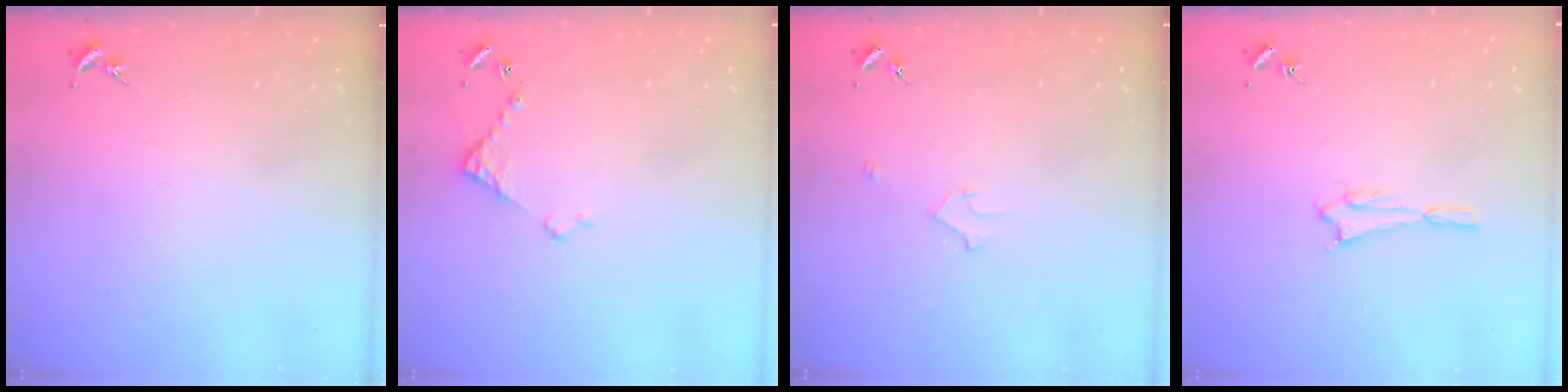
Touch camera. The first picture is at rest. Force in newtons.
{"total": 3.7, "press": 3.6, "slide": 0.3}
{"total": 2.2, "press": 2.2, "slide": 0.2}
{"total": 1.6, "press": 1.6, "slide": 0.1}